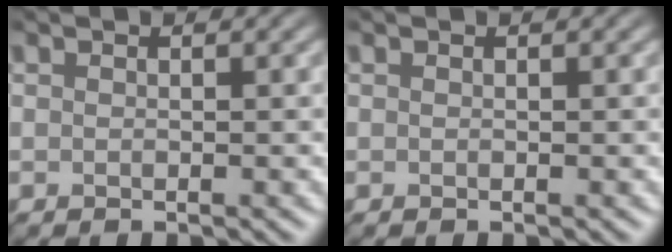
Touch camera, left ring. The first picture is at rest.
{"total": 0.0}